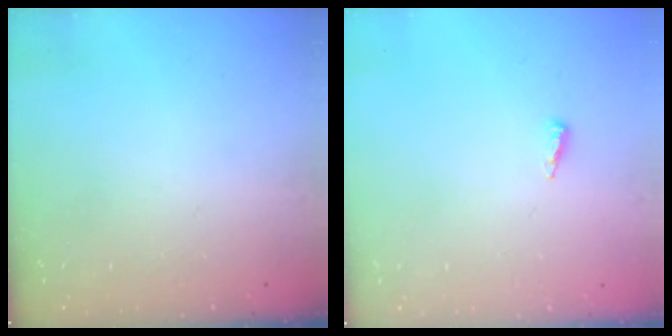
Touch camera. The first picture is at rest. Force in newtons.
{"total": 3.7, "press": 3.6, "slide": 0.4}